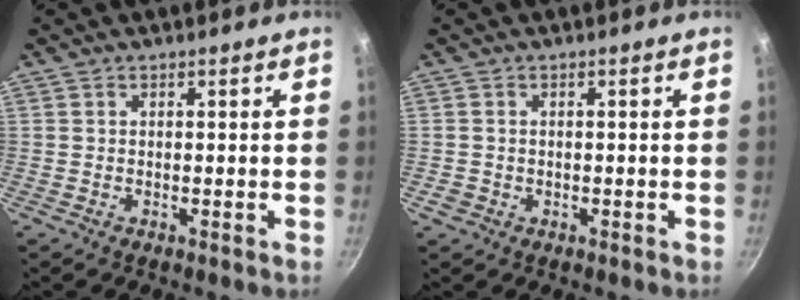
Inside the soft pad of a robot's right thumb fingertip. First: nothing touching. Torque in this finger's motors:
{"motor_torque": [0.28, 0.06, 0.06, -0.39, -0.02]}